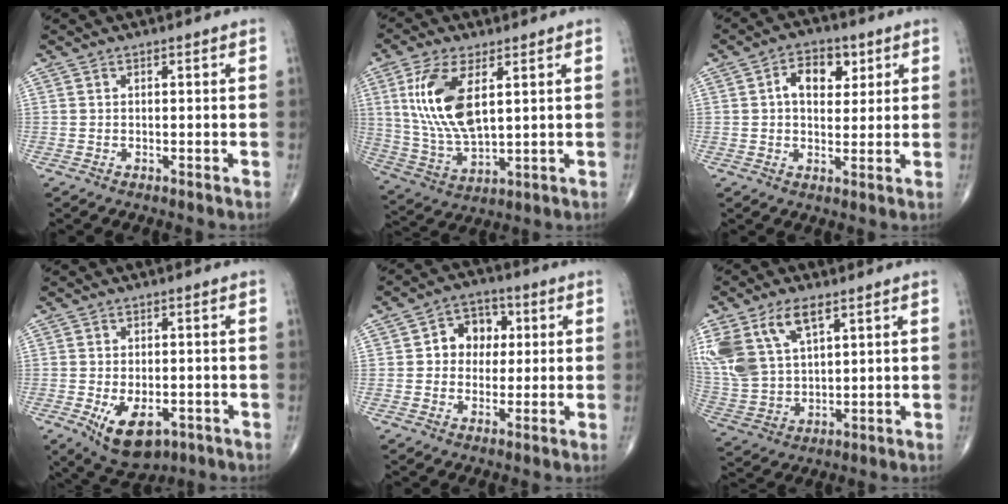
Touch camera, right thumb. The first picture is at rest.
{"total": 14.1, "force": [4.1, 6.3, 11.9], "torque": [-0.249, -0.017, 0.089]}
{"total": 7.8, "force": [2.4, 5.1, 5.4], "torque": [-0.053, -0.001, 0.032]}
{"total": 9.4, "force": [-3.5, 5.2, 6.9], "torque": [-0.102, 0.001, -0.042]}
{"total": 8.1, "force": [1.2, 6.6, 4.5], "torque": [-0.023, 0.012, 0.011]}
{"total": 16.1, "force": [7.7, 8.9, 11.0], "torque": [-0.237, -0.013, 0.156]}